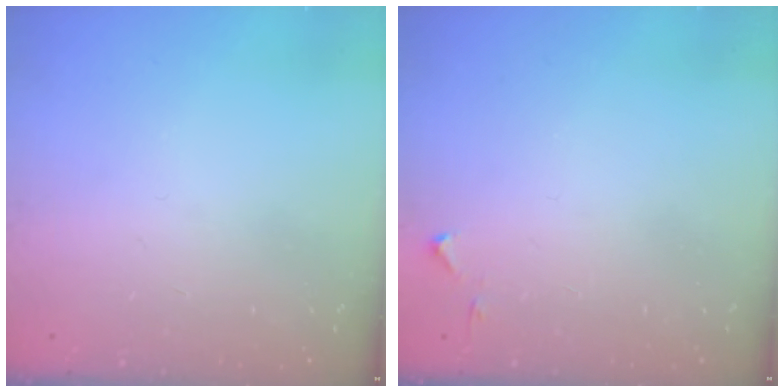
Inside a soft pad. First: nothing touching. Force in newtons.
{"total": 3.1, "press": 3.1, "slide": 0.5}